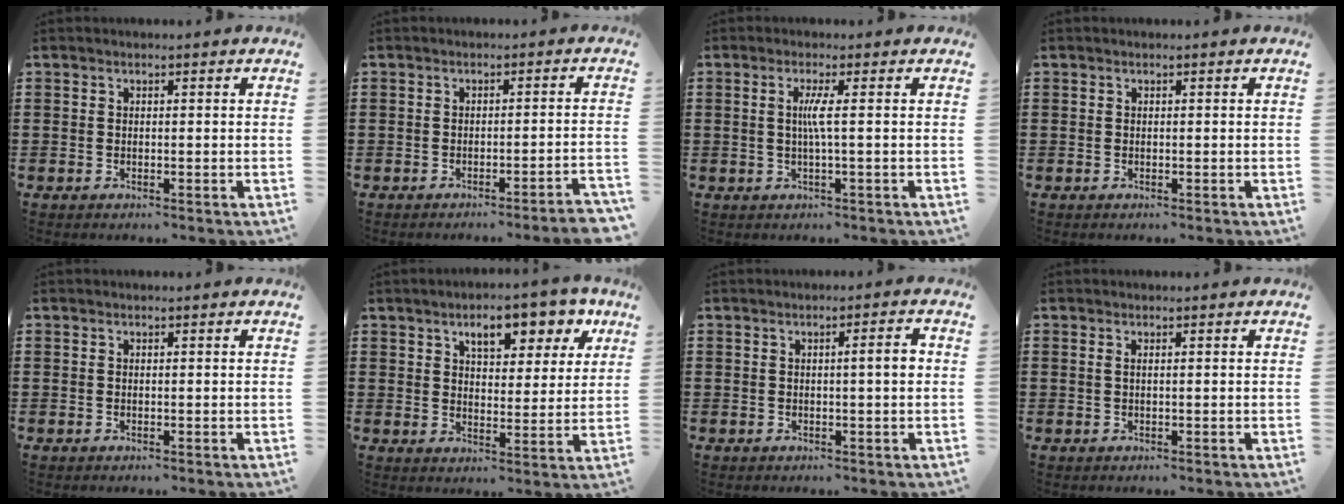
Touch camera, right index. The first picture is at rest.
{"total": 2.2, "force": [-1.9, -0.4, 1.1], "torque": [-0.018, -0.003, -0.038]}
{"total": 3.0, "force": [0.1, -0.5, 3.0], "torque": [-0.057, -0.008, -0.003]}
{"total": 0.0}
{"total": 0.0}
{"total": 7.9, "force": [5.2, 3.2, 4.9], "torque": [-0.076, -0.012, 0.083]}
{"total": 2.4, "force": [0.2, 0.2, 2.4], "torque": [-0.035, -0.005, -0.001]}
{"total": 0.6, "force": [0.0, 0.0, 0.6], "torque": [-0.011, -0.001, 0.001]}